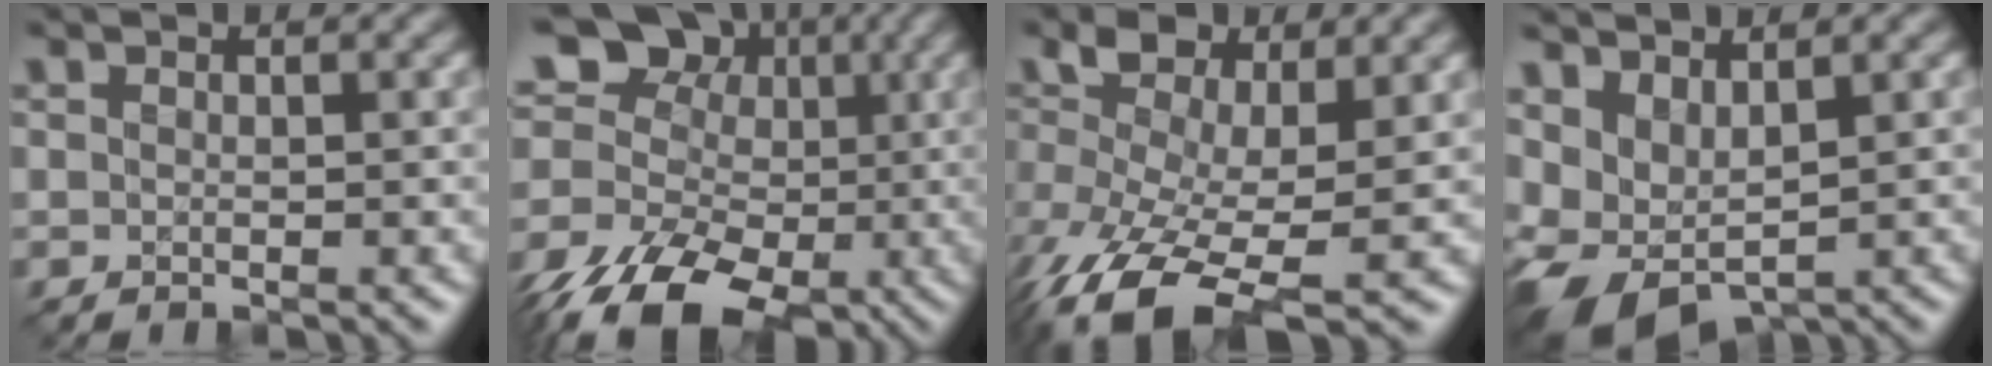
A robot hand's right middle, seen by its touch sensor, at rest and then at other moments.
{"total": 14.6, "force": [-3.7, 11.0, 8.9], "torque": [-0.174, 0.007, -0.055]}
{"total": 8.0, "force": [-1.7, 4.0, 6.7], "torque": [-0.147, 0.004, -0.046]}
{"total": 6.1, "force": [0.3, 3.6, 4.9], "torque": [-0.110, -0.004, 0.013]}